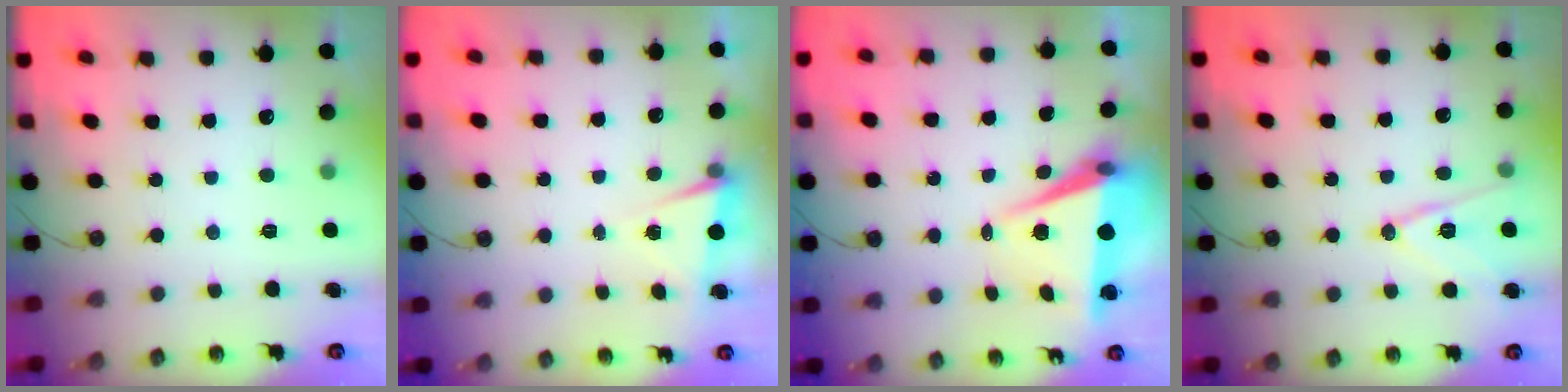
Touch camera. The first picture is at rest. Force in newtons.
{"total": 2.8, "press": 1.8, "slide": 2.2}
{"total": 7.3, "press": 5.8, "slide": 4.4}
{"total": 12.7, "press": 12.3, "slide": 3.3}